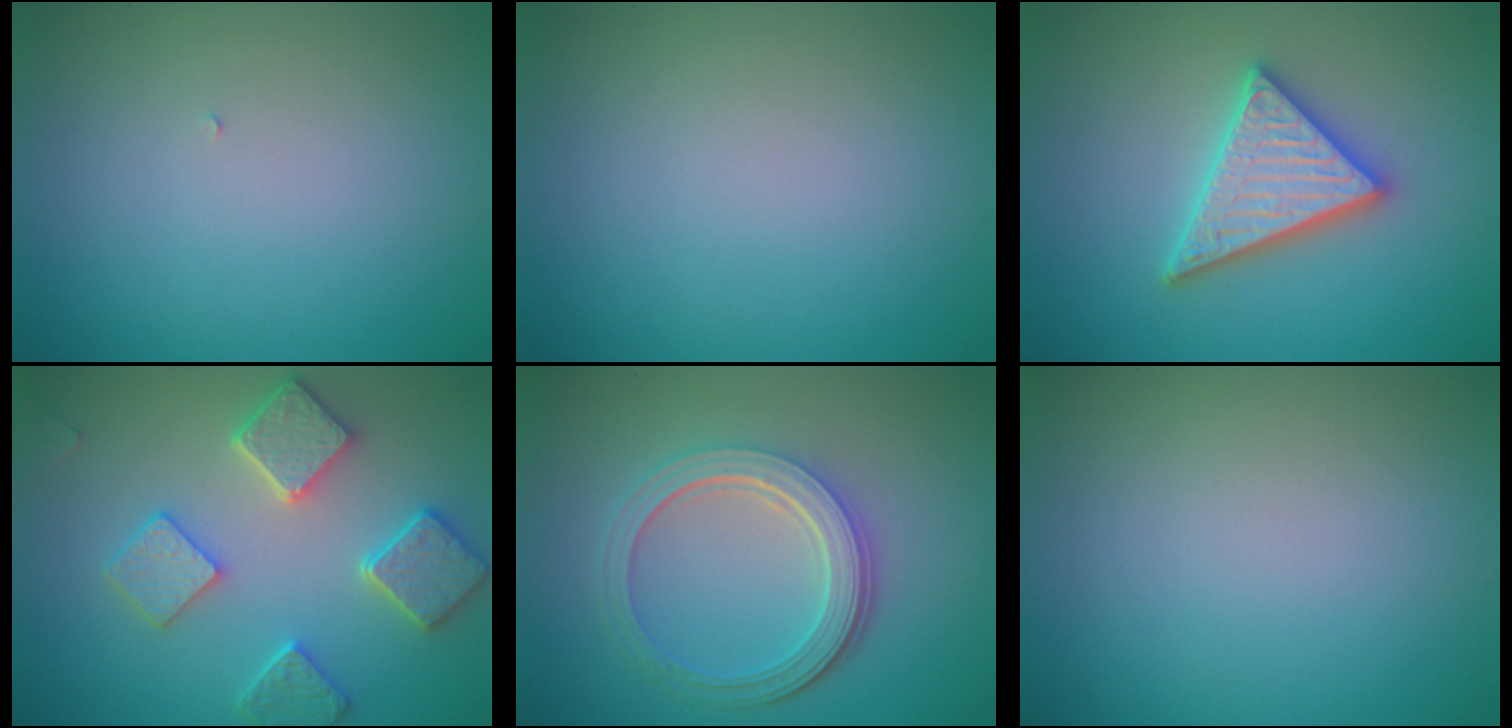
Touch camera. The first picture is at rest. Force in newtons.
{"total": 0.0}
{"total": 4.7, "press": 4.6, "slide": 0.7}
{"total": 5.1, "press": 4.6, "slide": 2.0}
{"total": 5.3, "press": 3.9, "slide": 3.7}
{"total": 0.0}